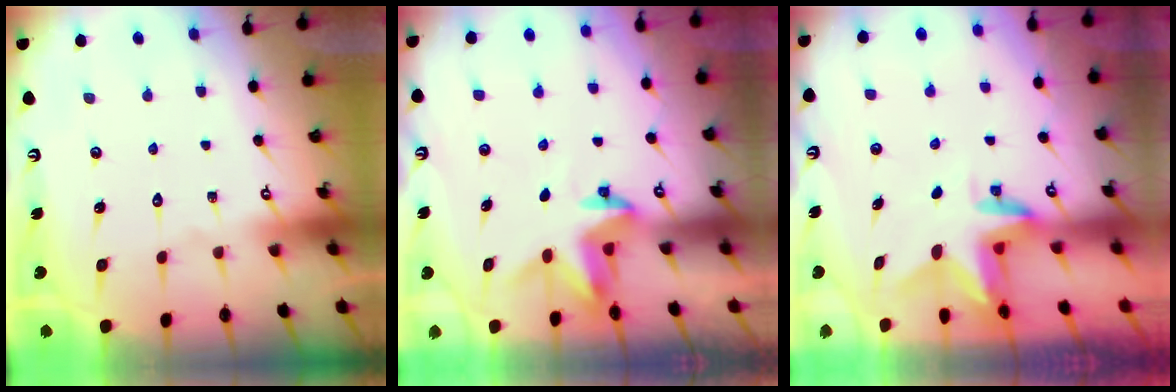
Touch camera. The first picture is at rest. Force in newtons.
{"total": 3.4, "press": 3.4, "slide": 0.2}
{"total": 2.9, "press": 2.9, "slide": 0.2}